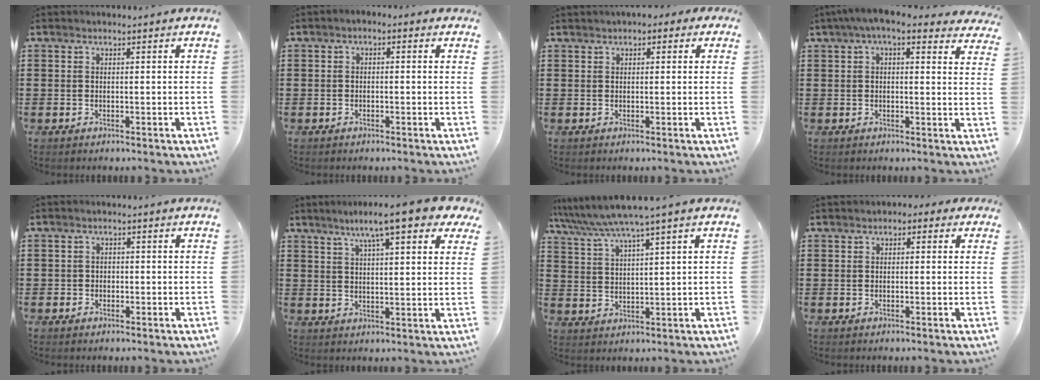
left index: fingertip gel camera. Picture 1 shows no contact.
{"total": 1.0, "force": [-0.8, 0.4, 0.4], "torque": [-0.010, 0.000, -0.017]}
{"total": 1.3, "force": [0.7, 0.9, 0.7], "torque": [-0.017, 0.008, 0.012]}
{"total": 5.1, "force": [3.9, 0.9, 3.3], "torque": [-0.074, -0.006, 0.069]}
{"total": 1.1, "force": [-0.4, 0.9, 0.2], "torque": [-0.007, 0.003, -0.011]}
{"total": 9.3, "force": [6.7, 1.1, 6.4], "torque": [-0.116, -0.009, 0.112]}
{"total": 5.1, "force": [4.1, -0.5, 3.0], "torque": [-0.071, -0.017, 0.067]}
{"total": 1.1, "force": [0.0, 0.9, 0.6], "torque": [-0.014, 0.006, -0.003]}